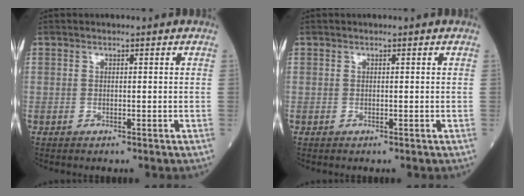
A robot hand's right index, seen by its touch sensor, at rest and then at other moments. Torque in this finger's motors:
{"motor_torque": [0.00, 0.00, 0.00, 0.00]}